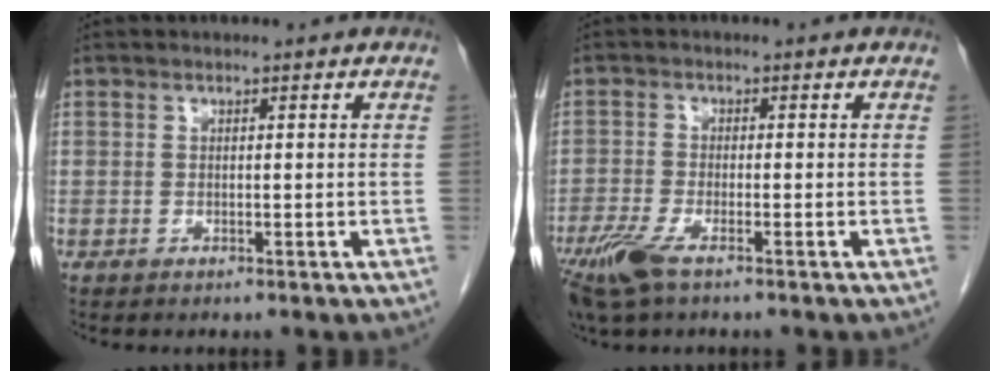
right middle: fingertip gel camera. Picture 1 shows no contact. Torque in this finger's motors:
{"motor_torque": [1.04, -0.58, 0.47, 0.12]}